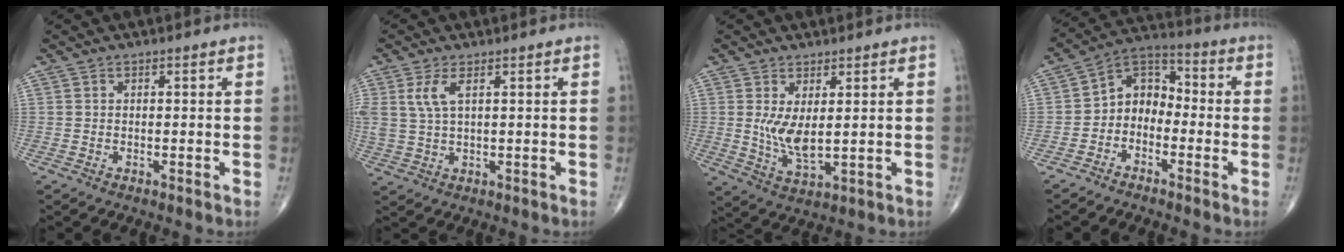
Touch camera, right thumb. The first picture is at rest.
{"total": 4.8, "force": [1.8, 1.9, 4.1], "torque": [-0.104, 0.000, 0.045]}
{"total": 6.3, "force": [1.1, 2.4, 5.7], "torque": [-0.113, -0.025, 0.031]}
{"total": 8.1, "force": [-2.4, 6.2, 4.6], "torque": [-0.051, 0.047, -0.063]}